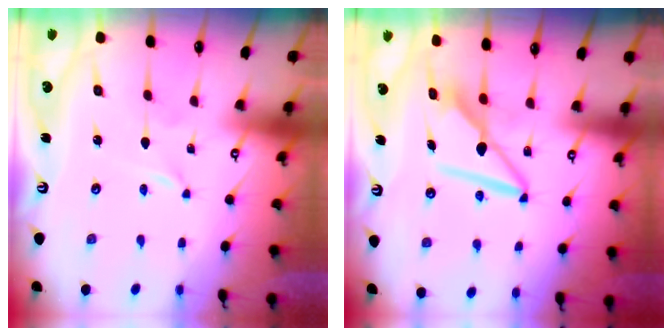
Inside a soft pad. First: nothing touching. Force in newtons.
{"total": 8.5, "press": 8.5, "slide": 0.5}